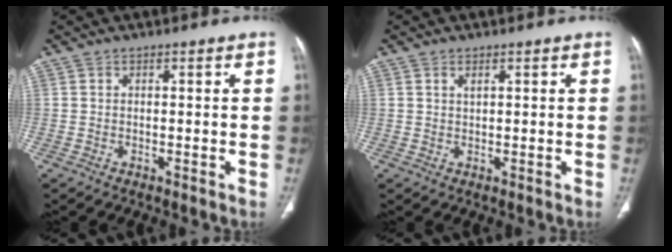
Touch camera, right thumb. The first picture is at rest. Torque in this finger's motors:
{"motor_torque": [-0.35, 0.18, -0.13, 0.16, 0.02]}